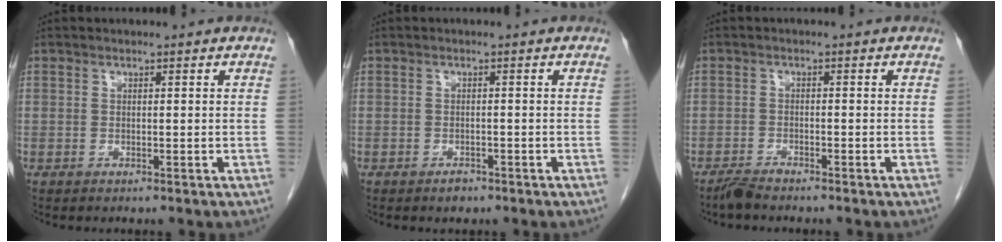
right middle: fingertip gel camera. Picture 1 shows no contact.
{"total": 1.5, "force": [-1.1, 0.7, 0.6], "torque": [-0.011, 0.001, -0.012]}
{"total": 2.2, "force": [-2.1, 0.2, 0.8], "torque": [-0.021, -0.006, -0.039]}